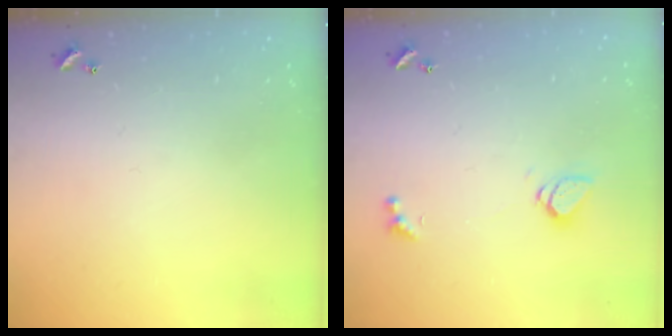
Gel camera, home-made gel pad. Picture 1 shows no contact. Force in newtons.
{"total": 1.8, "press": 1.8, "slide": 0.5}